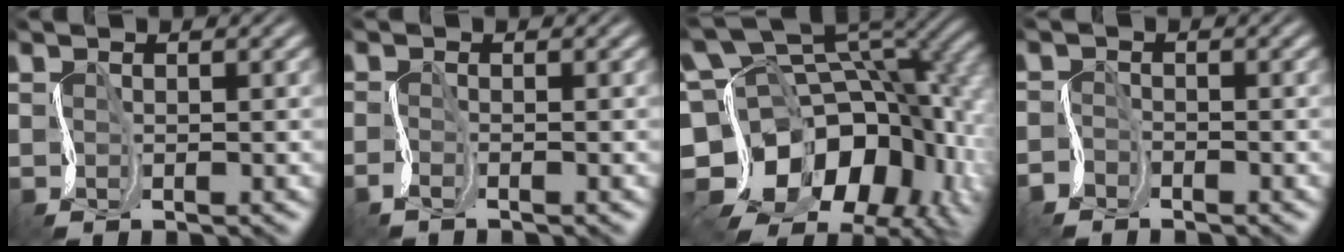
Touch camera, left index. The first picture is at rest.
{"total": 0.7, "force": [-0.6, -0.2, 0.3], "torque": [-0.013, -0.004, -0.018]}
{"total": 16.2, "force": [-4.8, 11.2, 10.6], "torque": [-0.196, 0.005, -0.084]}
{"total": 1.4, "force": [-1.3, 0.5, -0.1], "torque": [-0.001, 0.002, -0.034]}